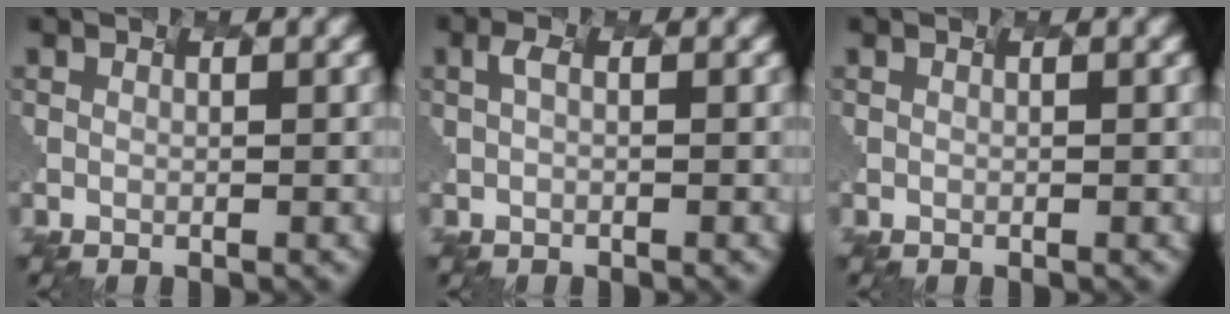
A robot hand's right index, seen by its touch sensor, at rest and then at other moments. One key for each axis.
{"total": 1.1, "fx": -1.0, "fy": -0.5, "fz": 0.1, "tx": -0.015, "ty": 0.002, "tz": 0.011}
{"total": 0.0}